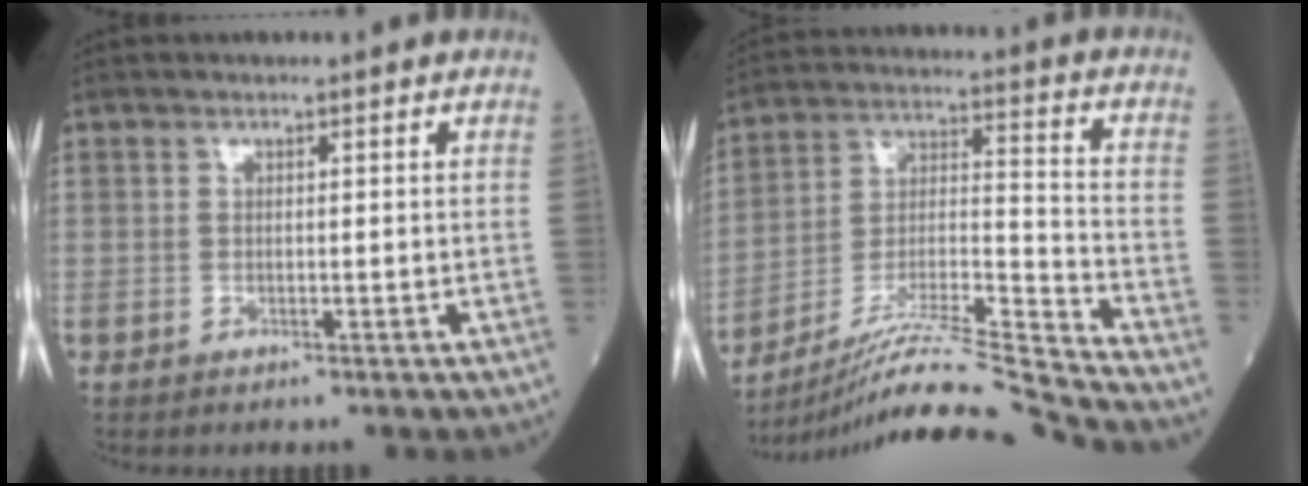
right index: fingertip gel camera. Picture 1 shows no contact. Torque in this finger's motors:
{"motor_torque": [-0.31, -0.37, 0.38, 0.10]}